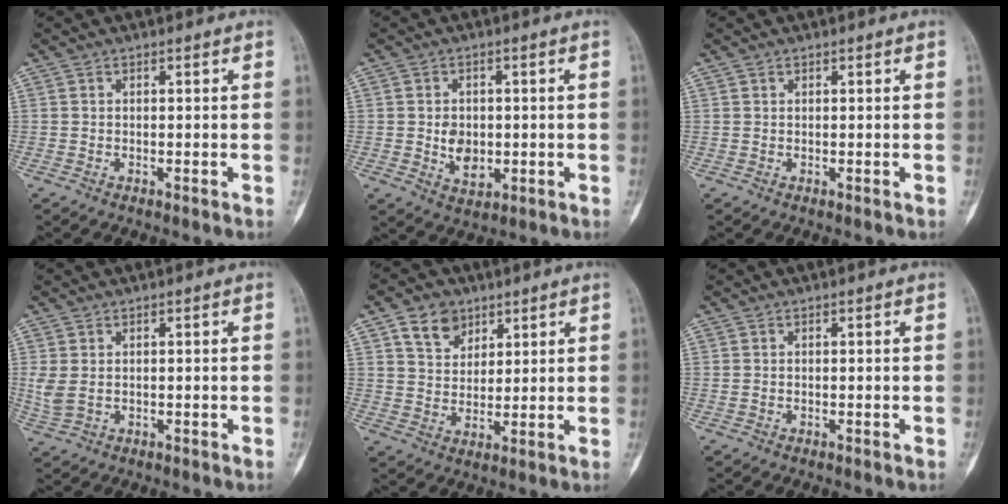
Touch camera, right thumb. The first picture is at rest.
{"total": 5.3, "force": [-0.3, 3.9, 3.5], "torque": [-0.037, -0.004, 0.002]}
{"total": 0.0}
{"total": 3.4, "force": [0.3, 2.1, 2.6], "torque": [-0.074, 0.002, 0.013]}
{"total": 7.5, "force": [4.2, 5.4, 3.0], "torque": [-0.029, -0.023, 0.078]}
{"total": 0.0}